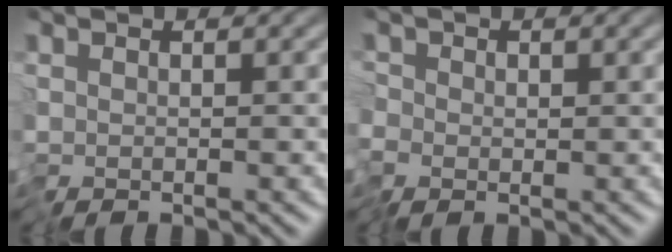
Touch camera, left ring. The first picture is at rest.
{"total": 1.8, "force": [-0.6, 1.6, 0.5], "torque": [-0.018, -0.002, -0.017]}